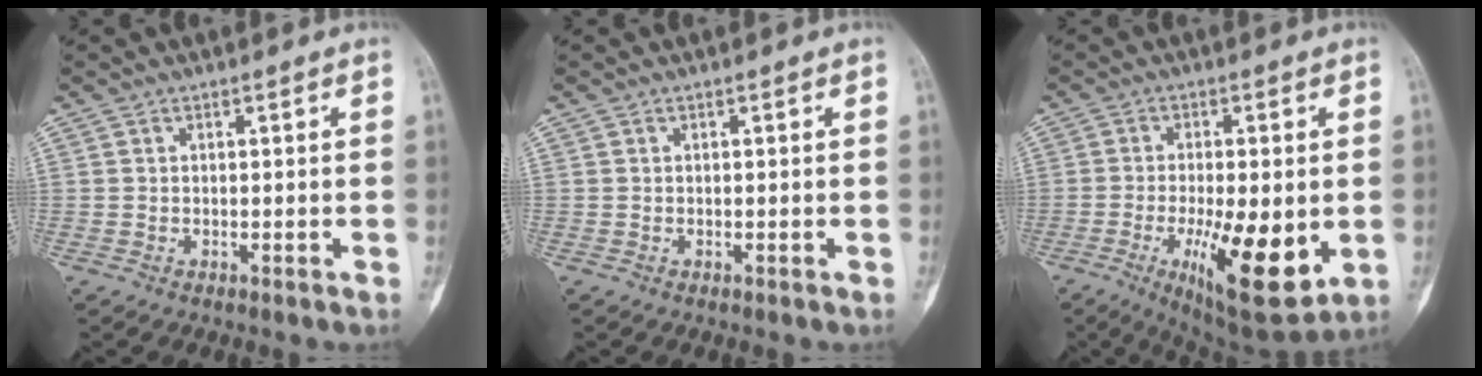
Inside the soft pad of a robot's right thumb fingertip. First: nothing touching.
{"total": 0.0}
{"total": 16.6, "force": [-3.7, 5.6, 15.1], "torque": [-0.235, -0.022, -0.044]}